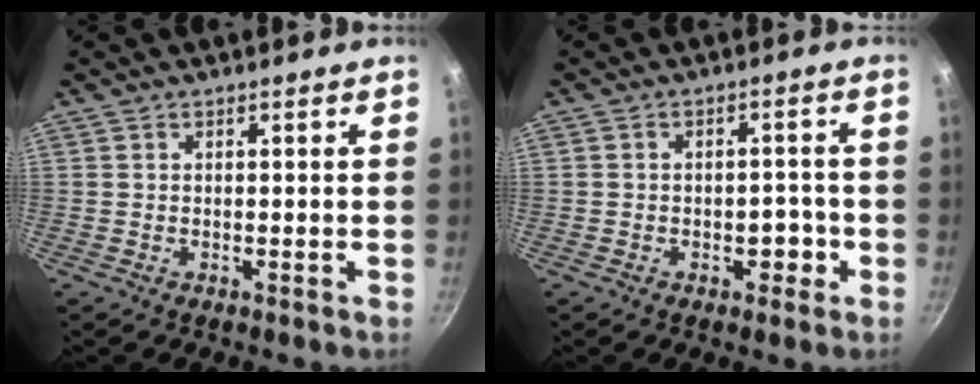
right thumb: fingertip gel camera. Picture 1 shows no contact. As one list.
[{"total": 3.9, "force": [-1.5, 2.6, 2.5], "torque": [-0.006, 0.019, -0.020]}]